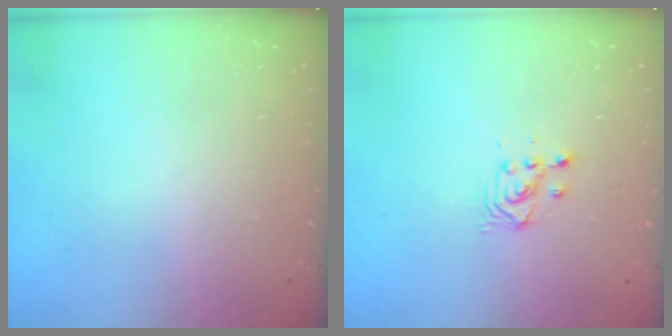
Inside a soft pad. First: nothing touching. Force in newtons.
{"total": 2.5, "press": 2.5, "slide": 0.2}